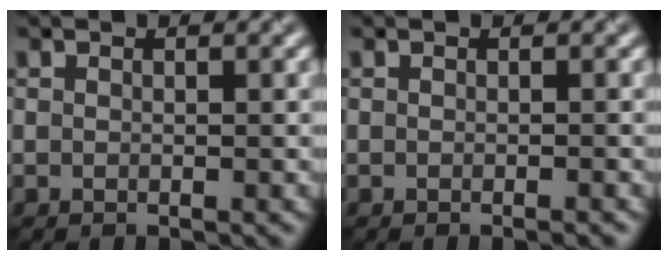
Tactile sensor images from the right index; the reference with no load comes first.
{"total": 1.0, "force": [-0.4, 0.4, 0.8], "torque": [-0.004, 0.000, -0.003]}